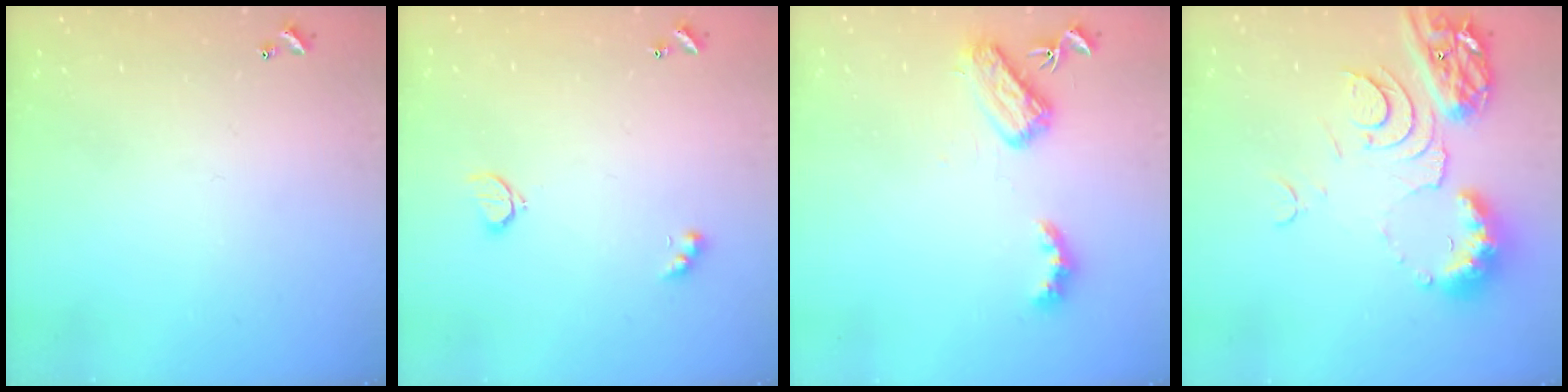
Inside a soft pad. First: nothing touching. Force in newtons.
{"total": 2.6, "press": 2.5, "slide": 0.5}
{"total": 6.0, "press": 6.0, "slide": 0.1}
{"total": 11.1, "press": 11.0, "slide": 1.3}